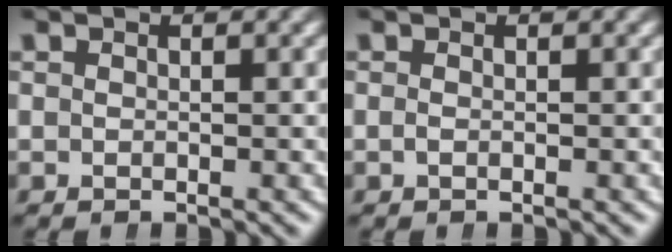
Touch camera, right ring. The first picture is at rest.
{"total": 0.5, "force": [-0.3, -0.5, 0.1], "torque": [-0.001, -0.005, -0.001]}